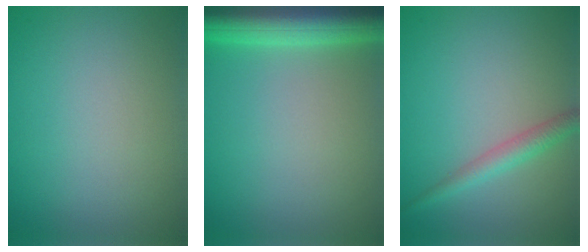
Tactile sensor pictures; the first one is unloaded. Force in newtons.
{"total": 7.5, "press": 7.4, "slide": 0.4}
{"total": 2.2, "press": 2.2, "slide": 0.1}